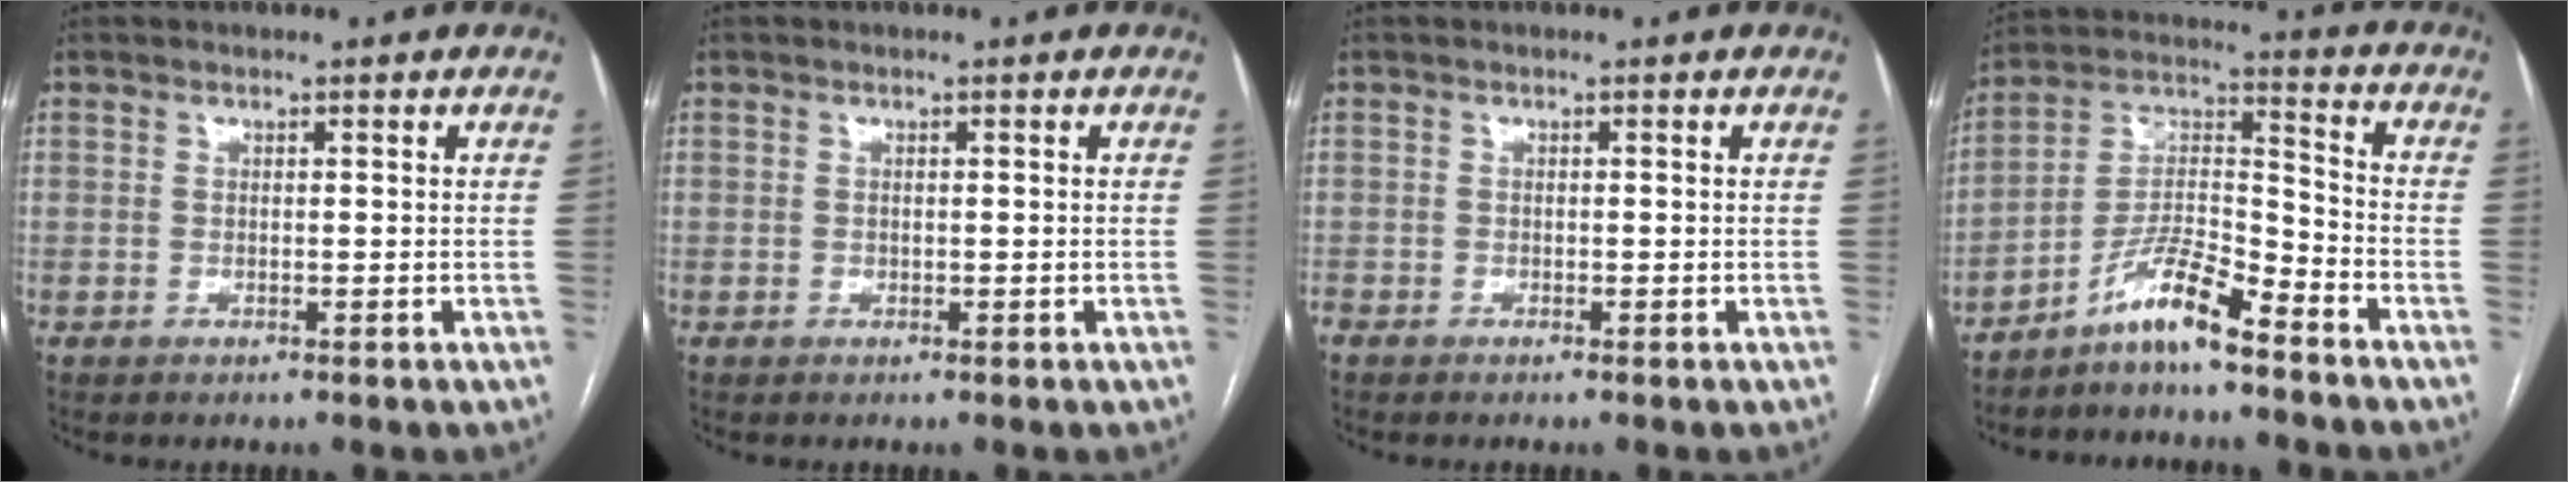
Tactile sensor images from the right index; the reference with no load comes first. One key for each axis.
{"total": 0.0}
{"total": 0.7, "fx": -0.5, "fy": 0.4, "fz": 0.1, "tx": -0.004, "ty": 0.001, "tz": -0.011}
{"total": 9.3, "fx": -7.0, "fy": 1.3, "fz": 6.0, "tx": -0.121, "ty": 0.016, "tz": -0.132}